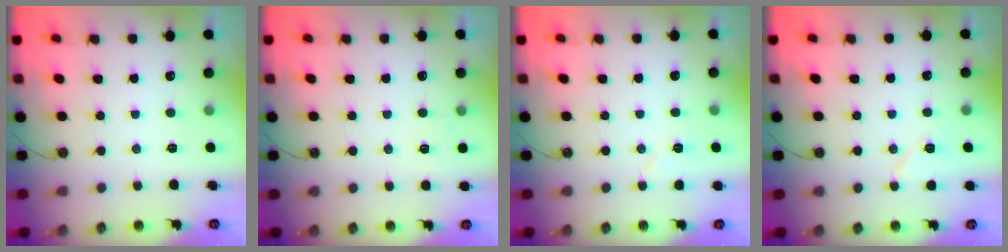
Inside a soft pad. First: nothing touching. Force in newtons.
{"total": 3.5, "press": 2.4, "slide": 2.5}
{"total": 5.6, "press": 5.6, "slide": 0.8}
{"total": 6.9, "press": 6.8, "slide": 1.3}